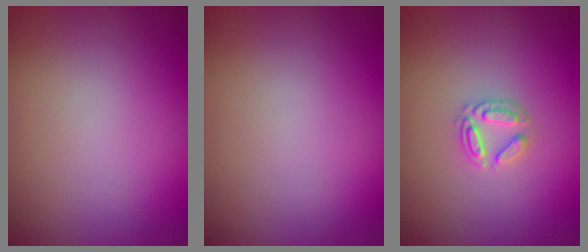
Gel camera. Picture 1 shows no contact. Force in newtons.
{"total": 0.0}
{"total": 2.2, "press": 2.2, "slide": 0.3}